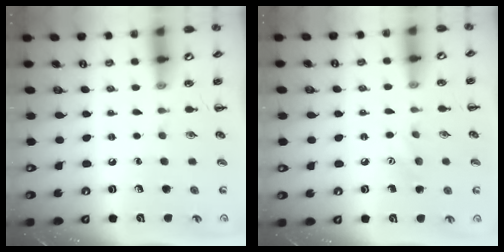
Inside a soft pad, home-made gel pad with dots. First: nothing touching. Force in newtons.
{"total": 6.5, "press": 6.3, "slide": 1.7}